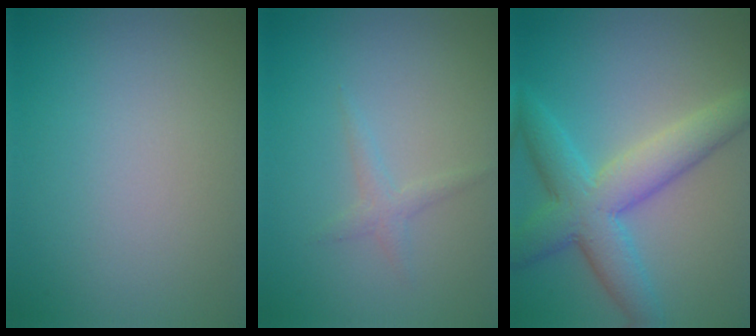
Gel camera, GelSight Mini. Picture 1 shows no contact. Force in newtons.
{"total": 1.2, "press": 1.2, "slide": 0.1}
{"total": 6.9, "press": 6.9, "slide": 0.2}